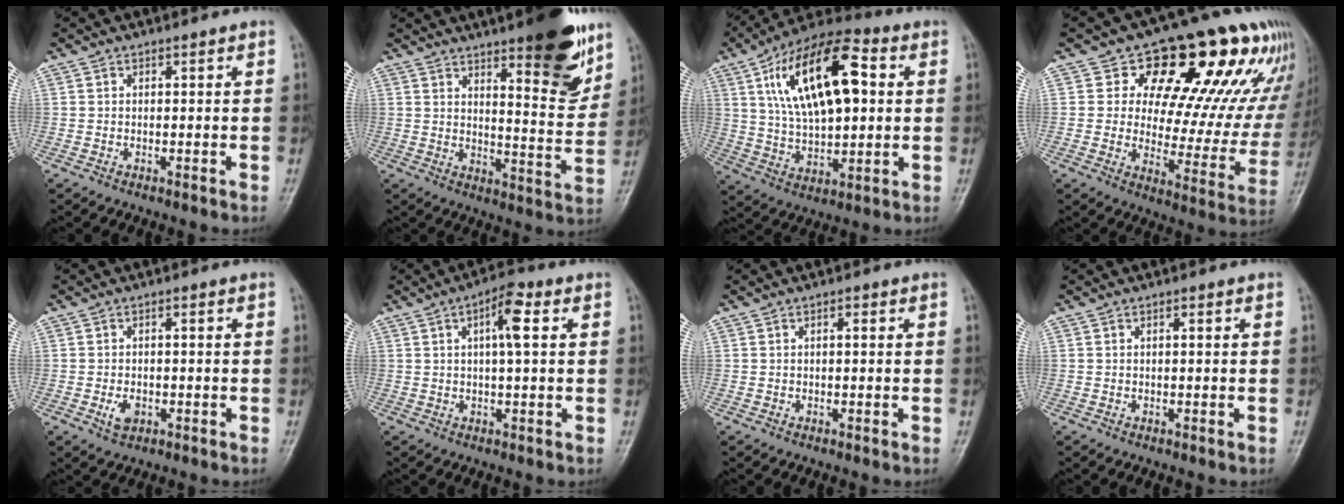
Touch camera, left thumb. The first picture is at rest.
{"total": 15.6, "force": [9.8, 4.1, 11.4], "torque": [-0.119, -0.063, 0.142]}
{"total": 20.6, "force": [5.3, 9.9, 17.3], "torque": [-0.276, 0.008, 0.086]}
{"total": 23.2, "force": [12.8, 12.1, 15.1], "torque": [-0.139, -0.032, 0.174]}
{"total": 3.2, "force": [-1.1, 2.0, 2.1], "torque": [-0.034, 0.004, -0.015]}
{"total": 6.3, "force": [1.8, 1.8, 5.7], "torque": [-0.093, 0.010, 0.024]}
{"total": 0.9, "force": [0.2, 0.4, 0.8], "torque": [-0.014, 0.002, 0.001]}
{"total": 0.5, "force": [0.1, 0.2, 0.5], "torque": [-0.011, 0.001, 0.001]}